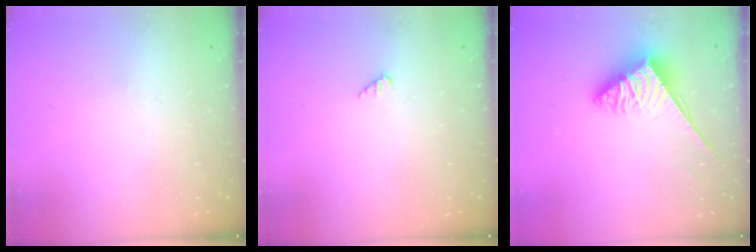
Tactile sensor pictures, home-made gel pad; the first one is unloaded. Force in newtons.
{"total": 1.7, "press": 1.7, "slide": 0.3}
{"total": 3.7, "press": 3.7, "slide": 0.5}